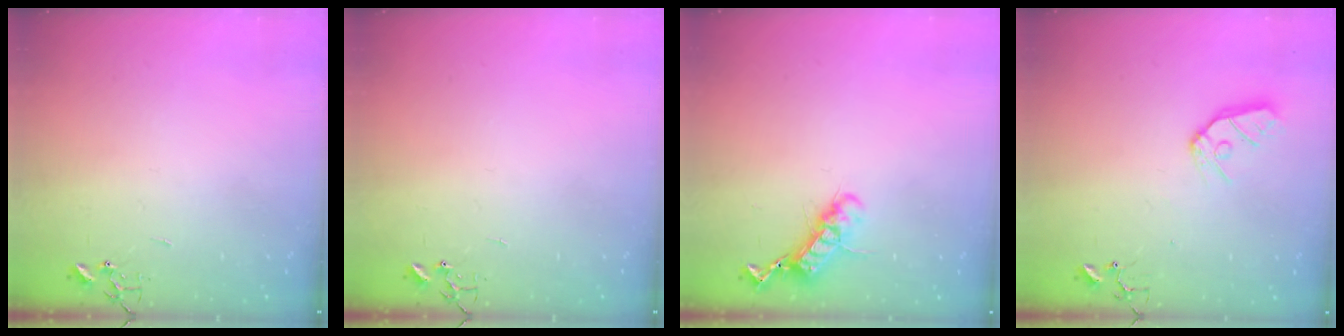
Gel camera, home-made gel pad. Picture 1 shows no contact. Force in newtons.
{"total": 0.0}
{"total": 12.0, "press": 11.9, "slide": 0.7}
{"total": 9.7, "press": 9.7, "slide": 0.9}